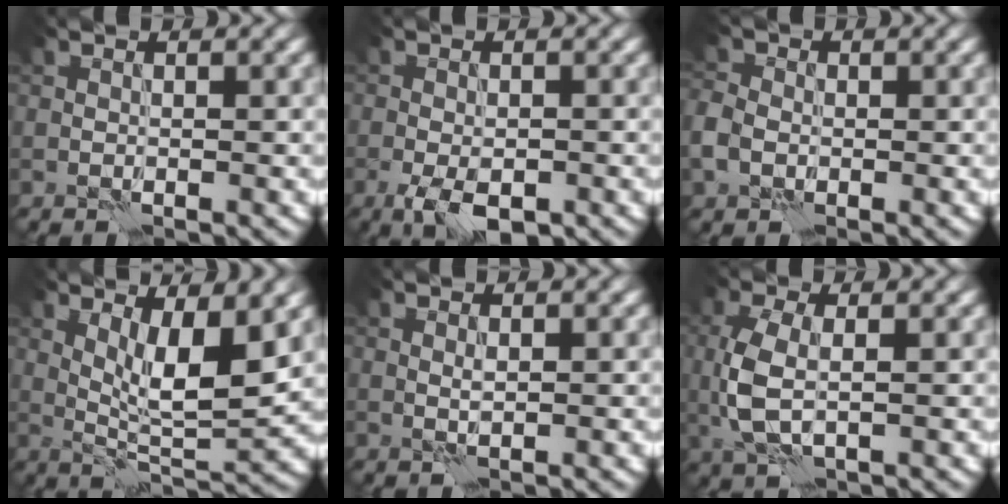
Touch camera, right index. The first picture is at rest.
{"total": 4.4, "force": [-2.2, 1.8, 3.3], "torque": [-0.058, -0.005, -0.035]}
{"total": 3.1, "force": [-0.7, 2.4, 1.7], "torque": [-0.044, -0.002, -0.019]}
{"total": 6.3, "force": [2.0, 1.6, 5.8], "torque": [-0.101, -0.008, 0.039]}
{"total": 0.6, "force": [0.3, 0.0, 0.6], "torque": [-0.014, 0.003, 0.005]}
{"total": 4.3, "force": [0.2, 2.1, 3.7], "torque": [-0.096, 0.003, 0.005]}